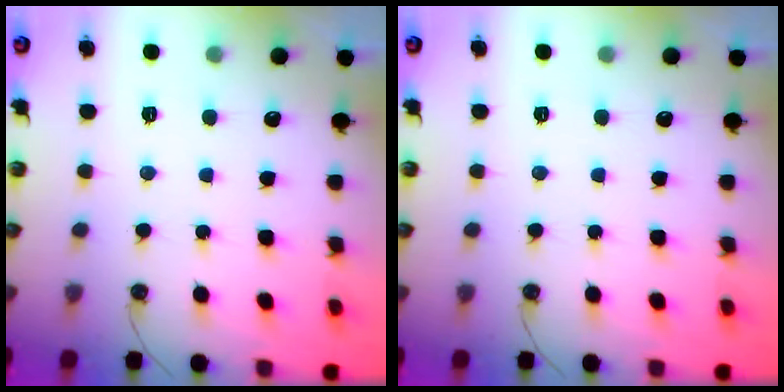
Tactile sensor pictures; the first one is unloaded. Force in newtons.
{"total": 0.0}